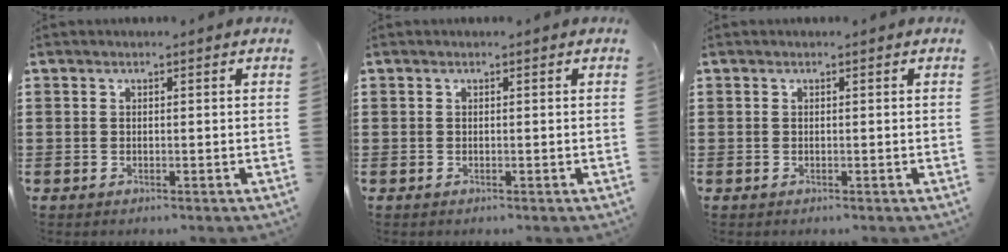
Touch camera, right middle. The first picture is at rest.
{"total": 0.0}
{"total": 0.0}